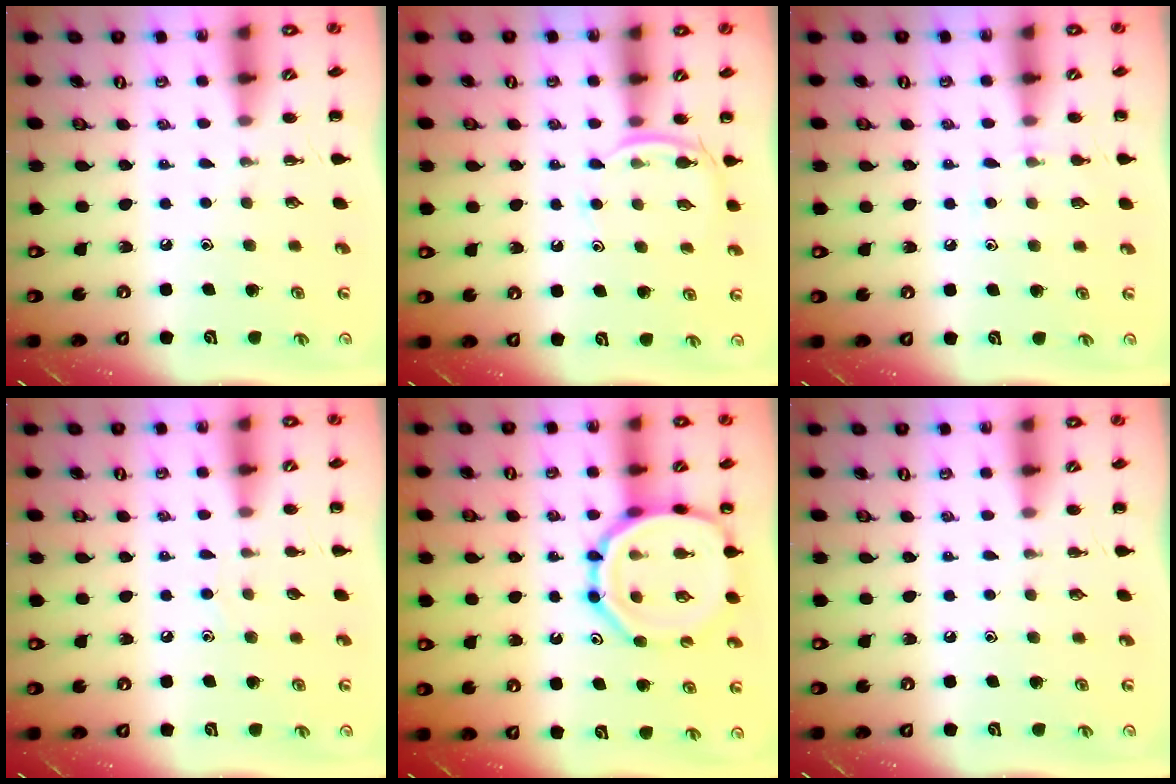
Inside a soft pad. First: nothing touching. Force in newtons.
{"total": 5.1, "press": 4.8, "slide": 1.5}
{"total": 5.5, "press": 5.2, "slide": 1.6}
{"total": 2.5, "press": 2.3, "slide": 0.9}
{"total": 15.5, "press": 15.2, "slide": 2.8}
{"total": 0.0}